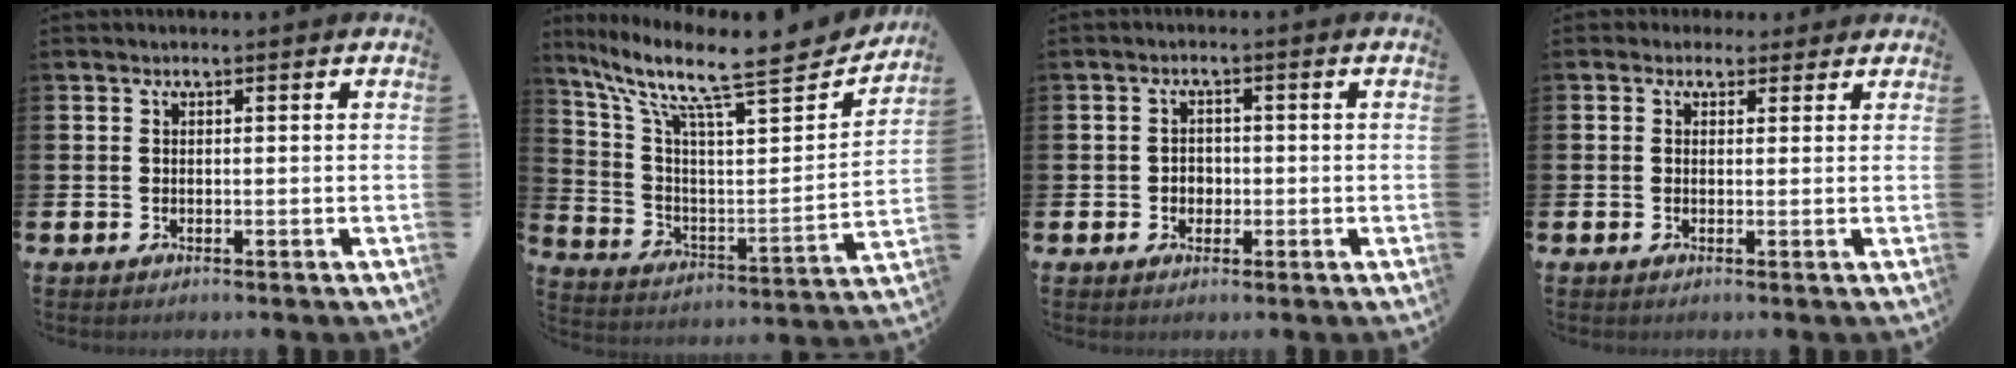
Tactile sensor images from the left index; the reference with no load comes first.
{"total": 11.1, "force": [9.0, 2.8, 6.0], "torque": [-0.129, -0.079, 0.135]}
{"total": 1.9, "force": [-0.4, 1.8, 0.7], "torque": [-0.001, 0.000, -0.014]}
{"total": 1.9, "force": [1.5, 1.2, -0.1], "torque": [0.006, 0.000, 0.024]}